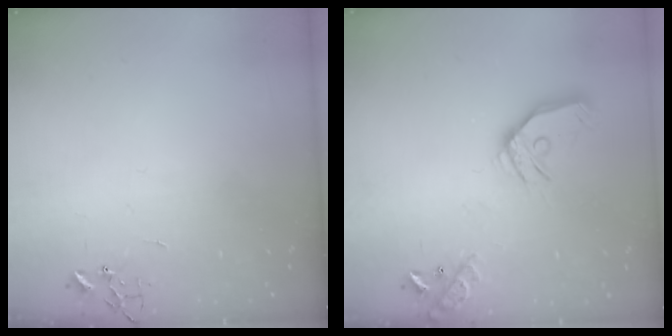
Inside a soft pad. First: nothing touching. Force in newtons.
{"total": 16.2, "press": 16.0, "slide": 2.5}